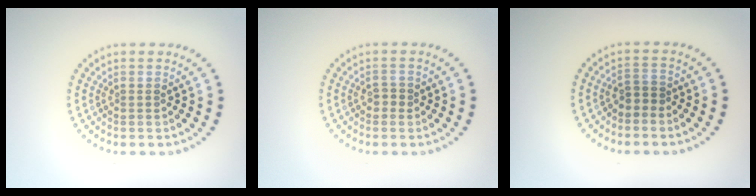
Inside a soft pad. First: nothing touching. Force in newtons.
{"total": 1.0, "press": 0.9, "slide": 0.4}
{"total": 1.5, "press": 1.2, "slide": 0.9}